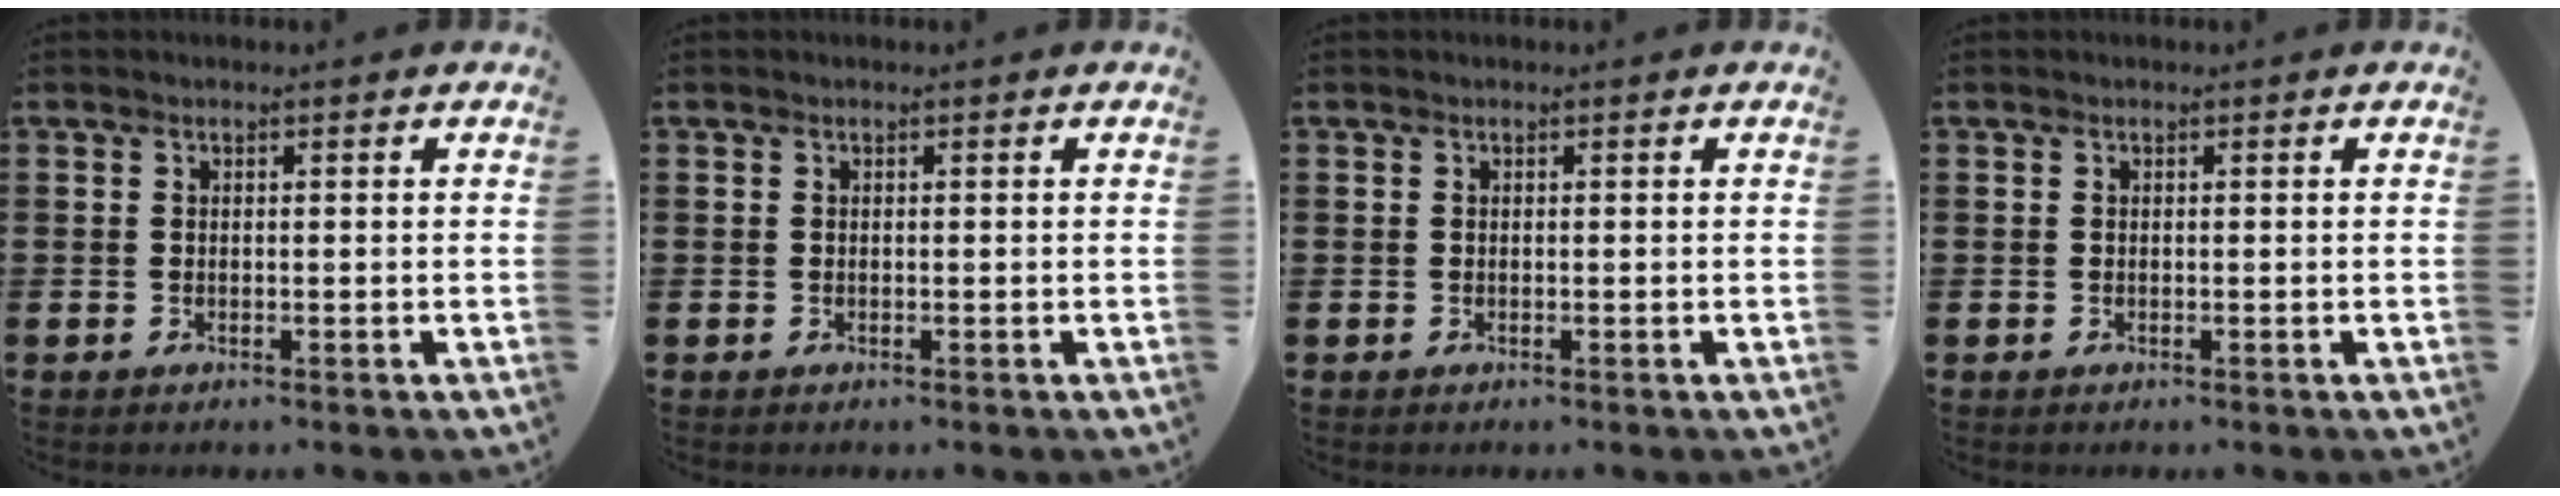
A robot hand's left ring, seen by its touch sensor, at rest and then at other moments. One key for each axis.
{"total": 0.0}
{"total": 0.0}
{"total": 0.0}